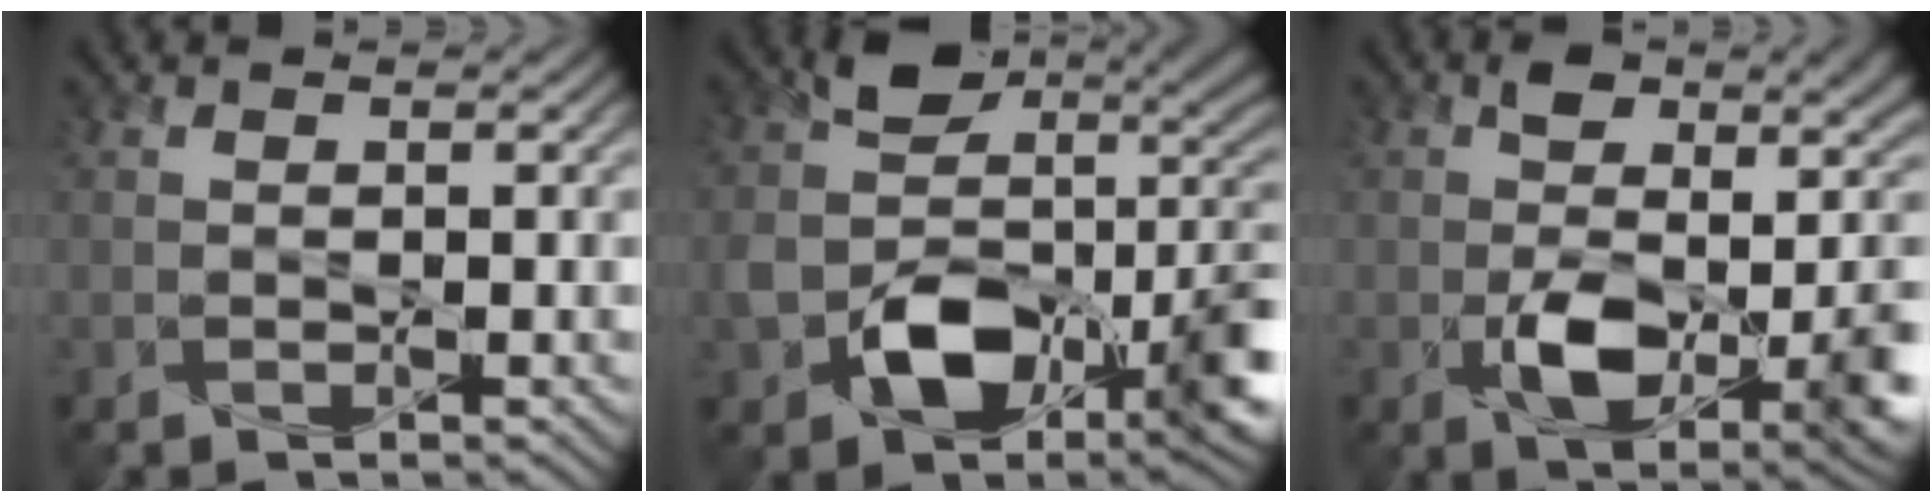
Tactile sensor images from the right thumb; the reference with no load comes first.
{"total": 13.5, "force": [-4.0, 8.8, 9.4], "torque": [-0.167, -0.022, -0.064]}
{"total": 10.7, "force": [-0.4, 5.6, 9.1], "torque": [-0.155, -0.024, 0.001]}